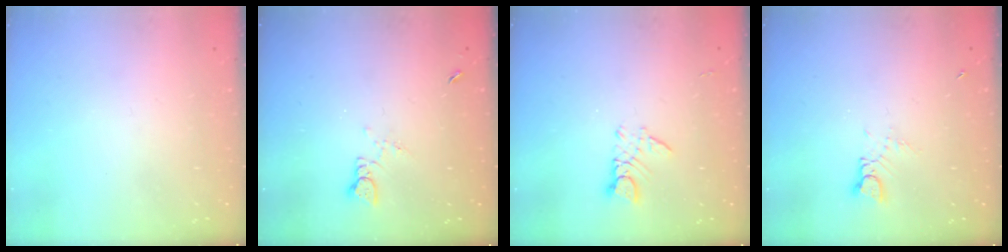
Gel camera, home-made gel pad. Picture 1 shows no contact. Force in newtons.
{"total": 1.0, "press": 1.0, "slide": 0.1}
{"total": 3.9, "press": 3.9, "slide": 0.3}
{"total": 2.4, "press": 2.4, "slide": 0.4}